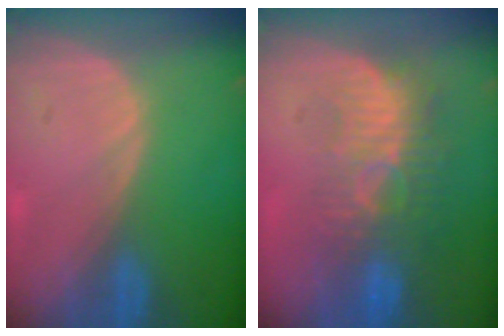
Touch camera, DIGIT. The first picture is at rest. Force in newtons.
{"total": 9.0, "press": 8.2, "slide": 3.8}